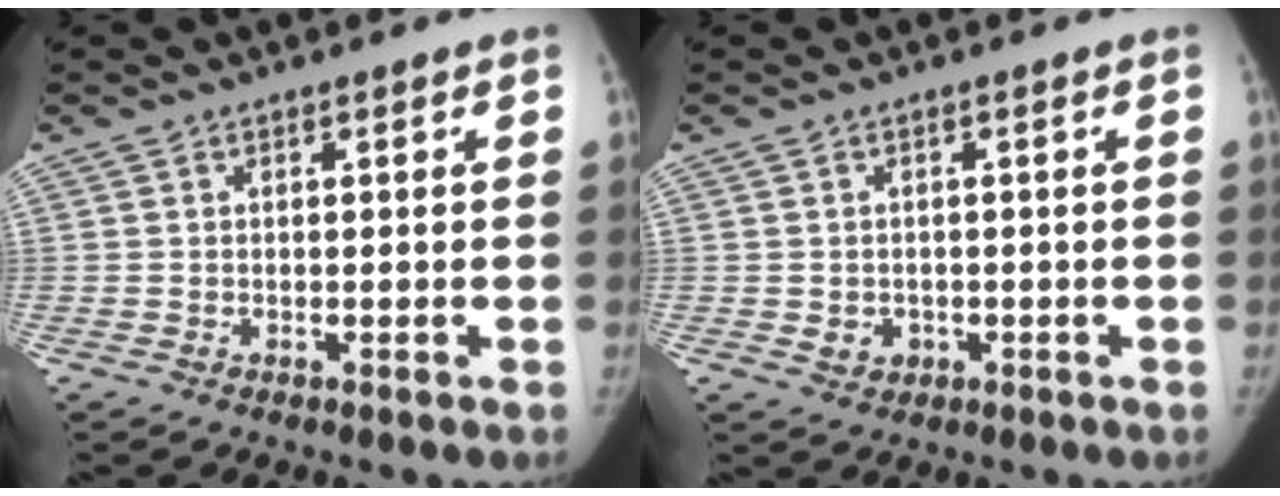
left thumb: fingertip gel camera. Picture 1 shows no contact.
{"total": 2.4, "force": [-0.4, 2.2, 1.0], "torque": [-0.005, 0.001, 0.002]}